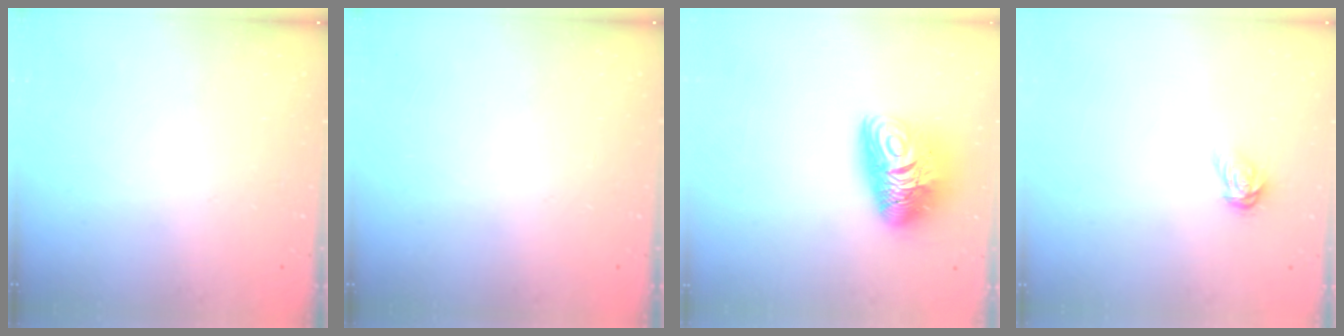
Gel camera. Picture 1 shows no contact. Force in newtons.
{"total": 0.0}
{"total": 12.7, "press": 12.6, "slide": 1.3}
{"total": 5.6, "press": 5.6, "slide": 0.7}